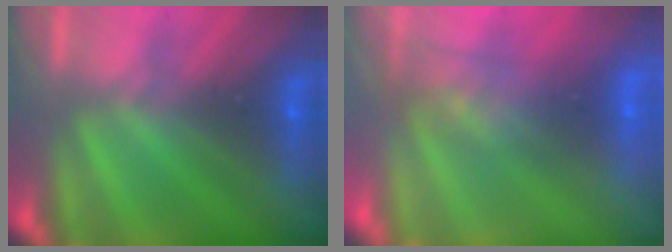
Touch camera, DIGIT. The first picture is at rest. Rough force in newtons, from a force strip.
{"total": 2.7}